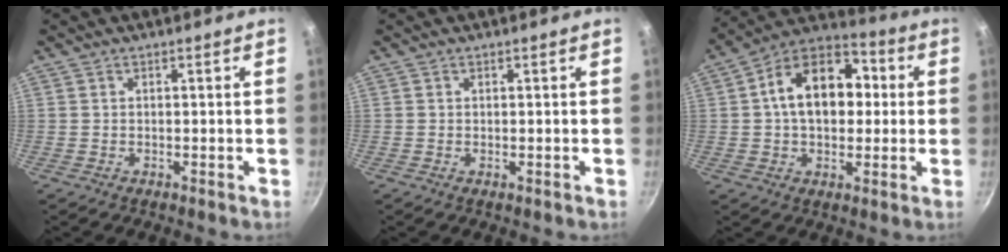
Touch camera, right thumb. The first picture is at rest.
{"total": 0.0}
{"total": 16.8, "force": [2.1, 10.9, 12.5], "torque": [-0.167, 0.029, 0.022]}